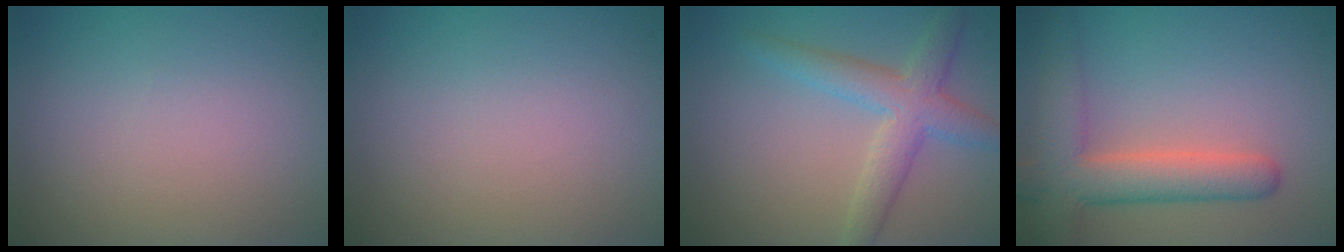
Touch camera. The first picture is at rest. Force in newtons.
{"total": 0.0}
{"total": 4.2, "press": 4.2, "slide": 0.1}
{"total": 6.2, "press": 6.1, "slide": 0.4}